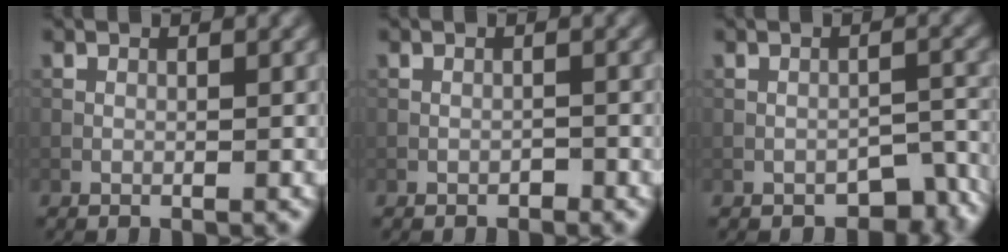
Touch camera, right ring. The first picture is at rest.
{"total": 0.5, "force": [-0.4, 0.3, 0.2], "torque": [0.000, 0.000, -0.007]}
{"total": 3.3, "force": [-2.5, 1.6, 1.5], "torque": [-0.011, -0.003, -0.029]}